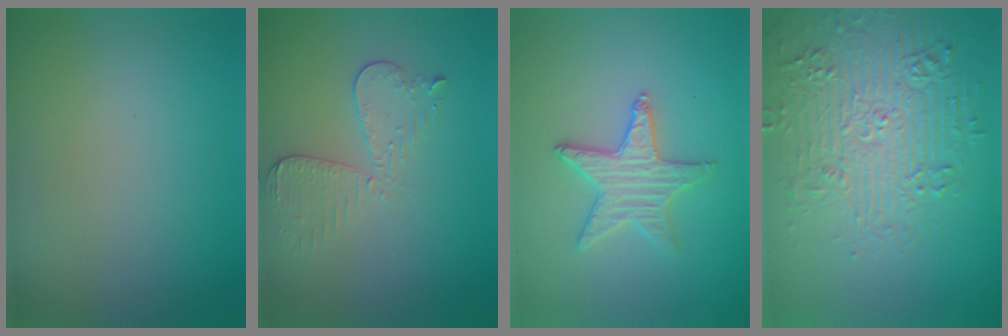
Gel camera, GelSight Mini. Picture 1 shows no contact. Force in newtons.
{"total": 2.9, "press": 2.7, "slide": 1.2}
{"total": 3.0, "press": 3.0, "slide": 0.1}
{"total": 5.2, "press": 5.1, "slide": 1.3}